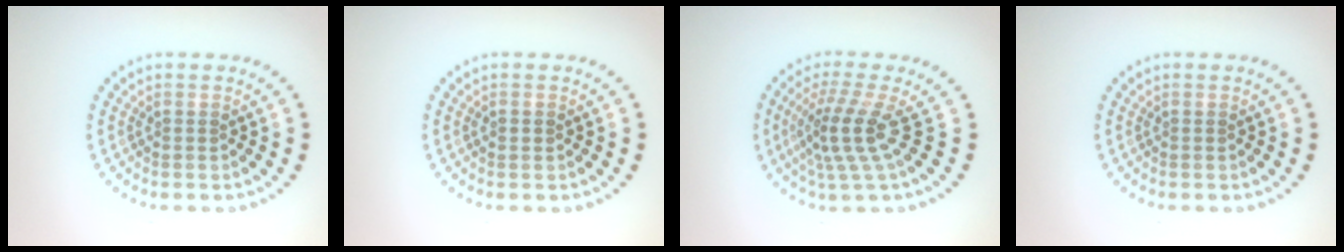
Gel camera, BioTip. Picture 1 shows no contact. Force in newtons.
{"total": 0.8, "press": 0.8, "slide": 0.1}
{"total": 4.0, "press": 2.7, "slide": 2.9}
{"total": 0.0}